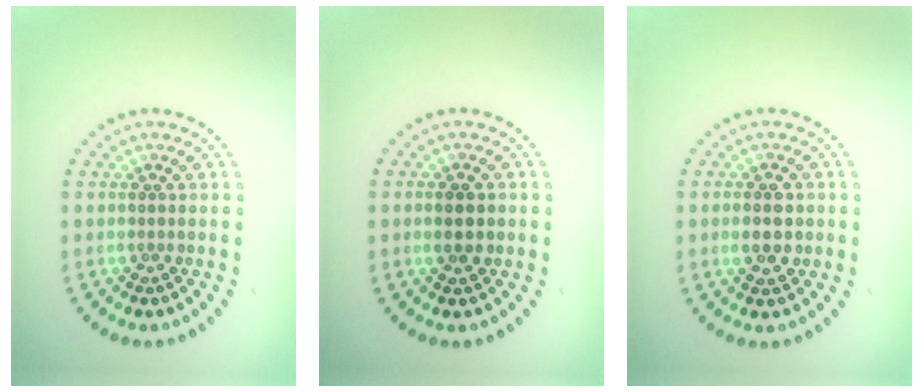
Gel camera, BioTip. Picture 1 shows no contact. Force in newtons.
{"total": 2.6, "press": 2.6, "slide": 0.3}
{"total": 2.2, "press": 2.2, "slide": 0.2}